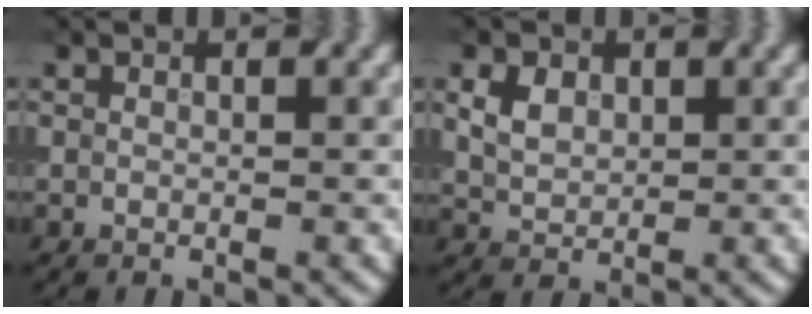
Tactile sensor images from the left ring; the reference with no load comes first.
{"total": 2.7, "force": [1.0, 1.9, 1.6], "torque": [-0.038, 0.003, 0.020]}